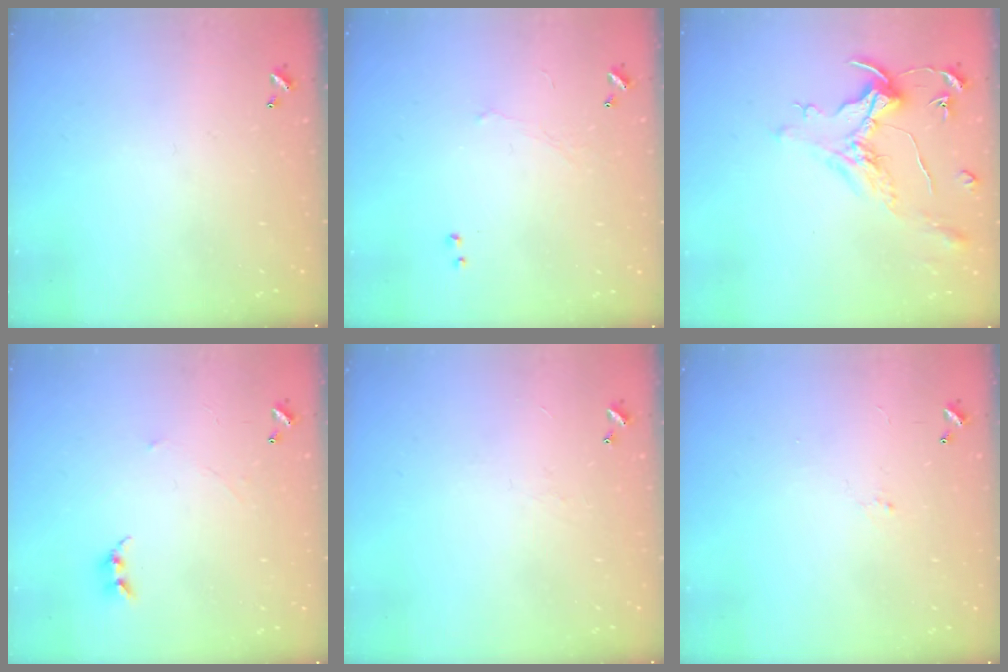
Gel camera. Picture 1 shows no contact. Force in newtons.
{"total": 0.7, "press": 0.3, "slide": 0.6}
{"total": 1.5, "press": 1.3, "slide": 0.7}
{"total": 0.9, "press": 0.8, "slide": 0.3}
{"total": 1.3, "press": 1.2, "slide": 0.5}
{"total": 0.6, "press": 0.2, "slide": 0.6}